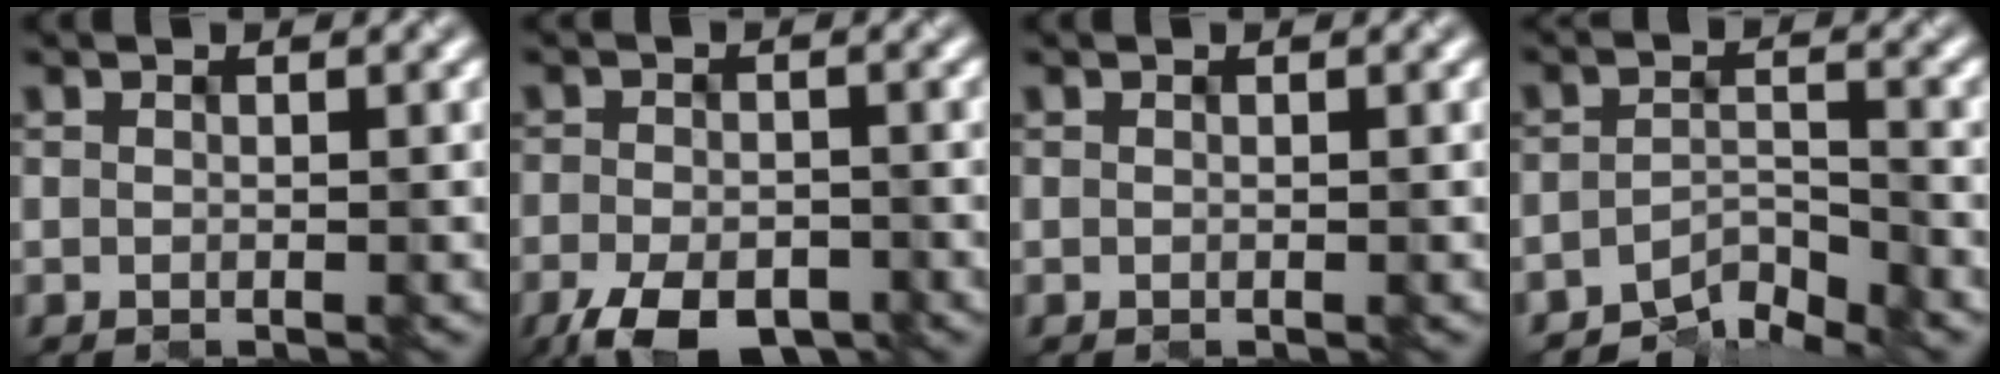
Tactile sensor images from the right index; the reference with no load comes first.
{"total": 5.8, "force": [-3.7, 2.8, 3.5], "torque": [-0.067, -0.013, -0.059]}
{"total": 0.0}
{"total": 3.4, "force": [-3.3, 0.5, 0.7], "torque": [-0.008, 0.004, -0.061]}